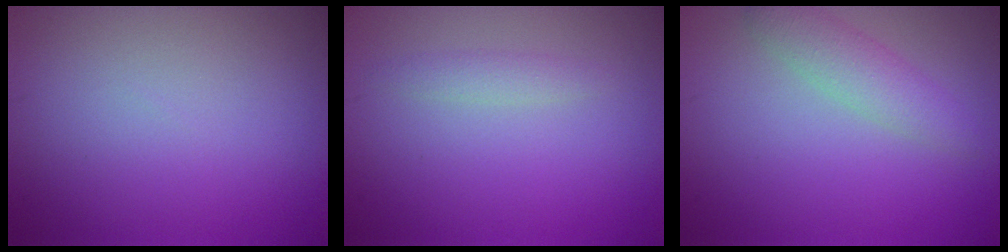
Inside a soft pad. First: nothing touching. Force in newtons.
{"total": 1.1, "press": 1.1, "slide": 0.1}
{"total": 2.5, "press": 2.5, "slide": 0.2}